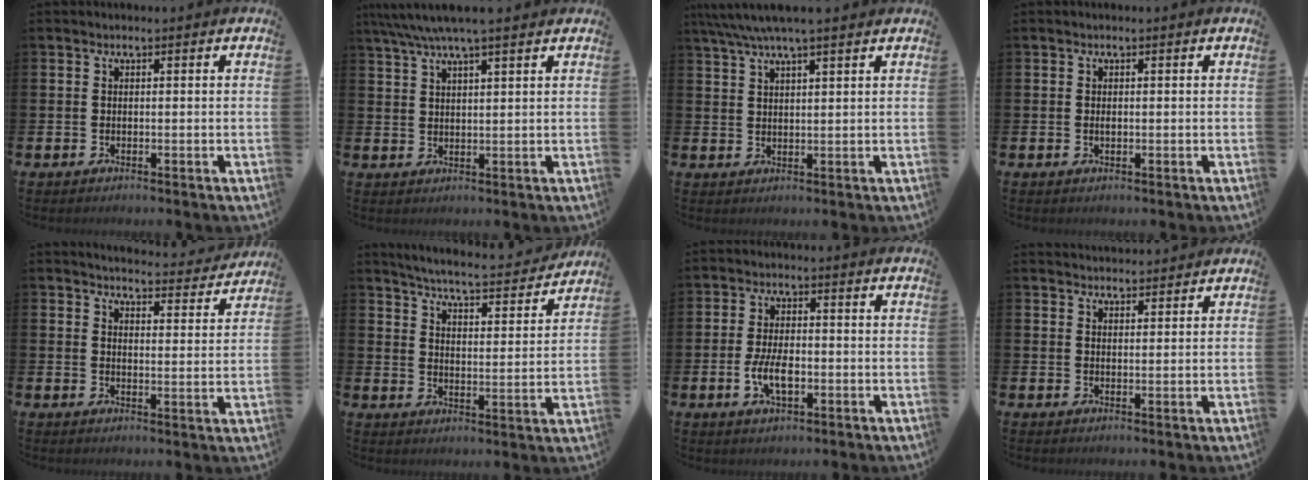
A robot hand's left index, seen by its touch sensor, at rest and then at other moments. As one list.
[{"total": 5.4, "force": [4.6, 0.4, 2.7], "torque": [-0.065, -0.009, 0.084]}, {"total": 5.0, "force": [4.2, 0.5, 2.6], "torque": [-0.060, -0.006, 0.077]}, {"total": 0.5, "force": [0.0, 0.3, 0.4], "torque": [-0.016, 0.003, 0.000]}, {"total": 4.5, "force": [4.5, 0.6, 0.4], "torque": [-0.015, -0.036, 0.076]}, {"total": 5.7, "force": [5.5, 0.1, 1.5], "torque": [-0.050, -0.043, 0.090]}, {"total": 5.0, "force": [-1.1, 2.3, 4.2], "torque": [-0.086, 0.001, -0.023]}, {"total": 2.7, "force": [2.7, 0.5, -0.1], "torque": [0.004, -0.014, 0.047]}]